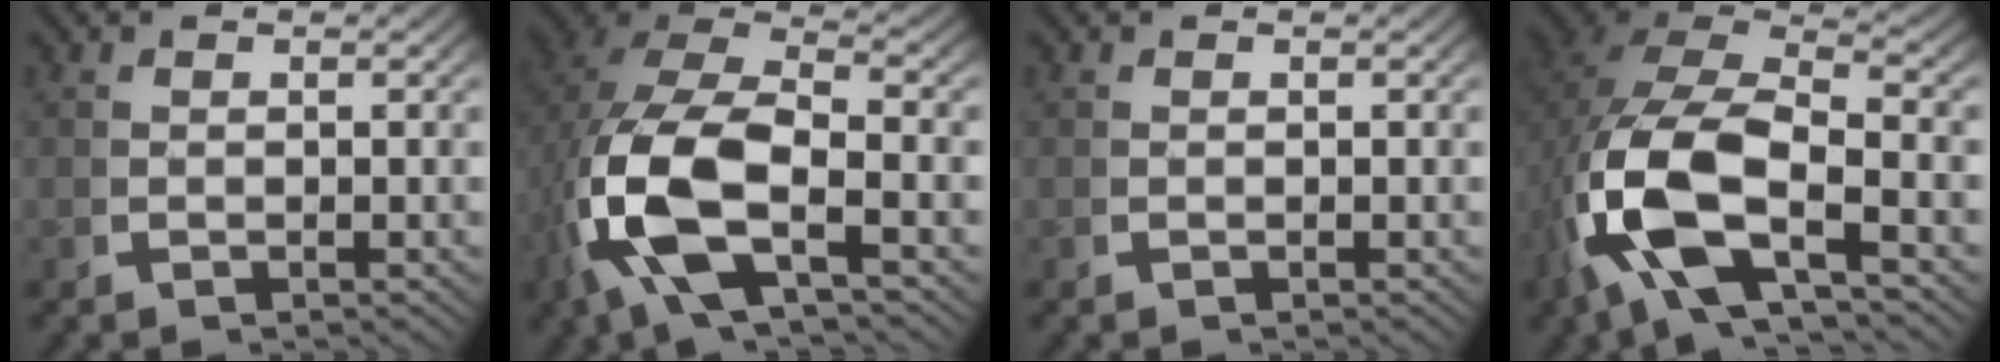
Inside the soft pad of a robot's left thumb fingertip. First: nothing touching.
{"total": 12.6, "force": [-0.5, 7.5, 10.1], "torque": [-0.242, -0.036, 0.003]}
{"total": 0.0}
{"total": 13.8, "force": [-0.6, 8.8, 10.6], "torque": [-0.252, -0.044, 0.008]}